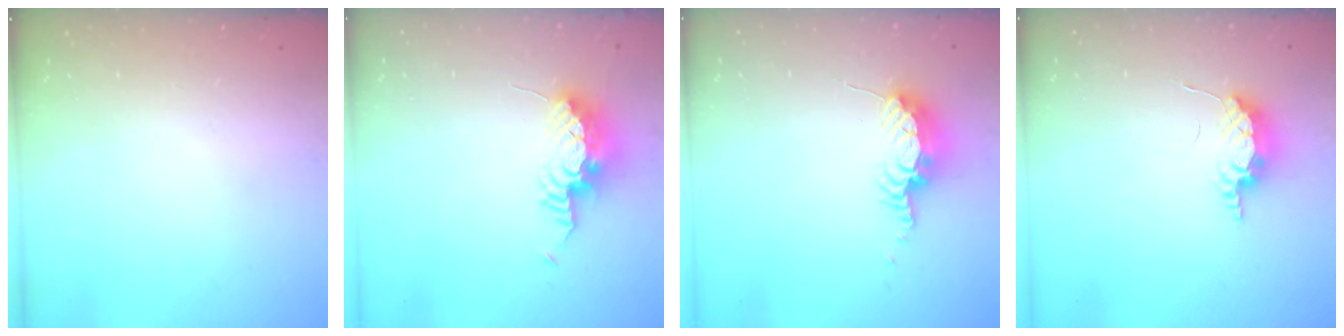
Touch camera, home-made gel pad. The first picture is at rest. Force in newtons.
{"total": 10.6, "press": 10.3, "slide": 2.3}
{"total": 8.0, "press": 7.9, "slide": 0.9}
{"total": 14.2, "press": 8.7, "slide": 11.2}